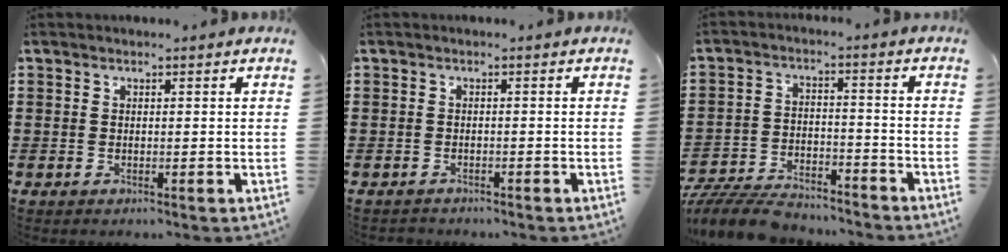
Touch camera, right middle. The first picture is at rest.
{"total": 1.0, "force": [-1.0, 0.4, -0.1], "torque": [0.000, 0.005, -0.023]}
{"total": 8.4, "force": [-7.8, 1.7, 2.4], "torque": [-0.050, 0.015, -0.152]}